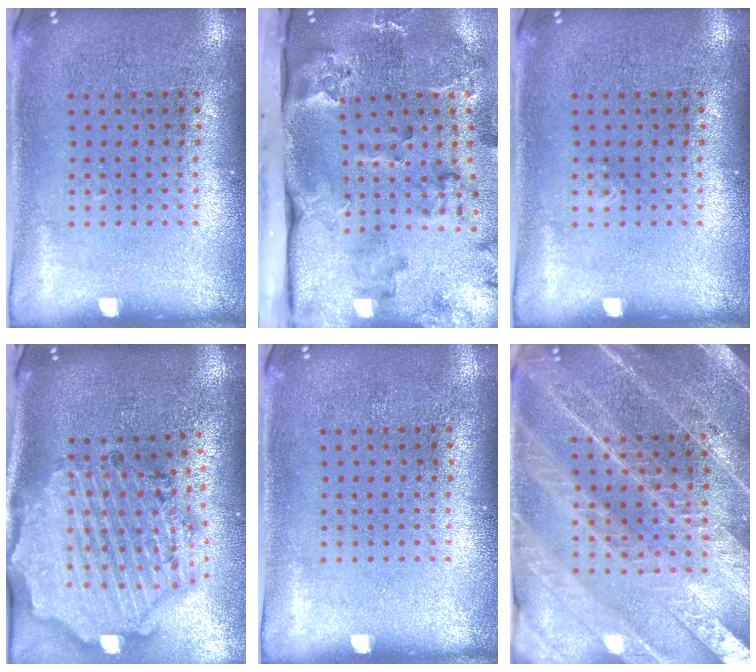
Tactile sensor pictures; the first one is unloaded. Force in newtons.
{"total": 3.9, "press": 2.7, "slide": 2.8}
{"total": 0.0}
{"total": 2.9, "press": 2.6, "slide": 1.2}
{"total": 0.0}
{"total": 4.2, "press": 3.8, "slide": 1.8}